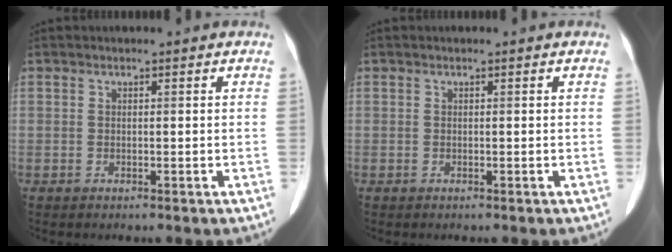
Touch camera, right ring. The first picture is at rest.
{"total": 0.0}